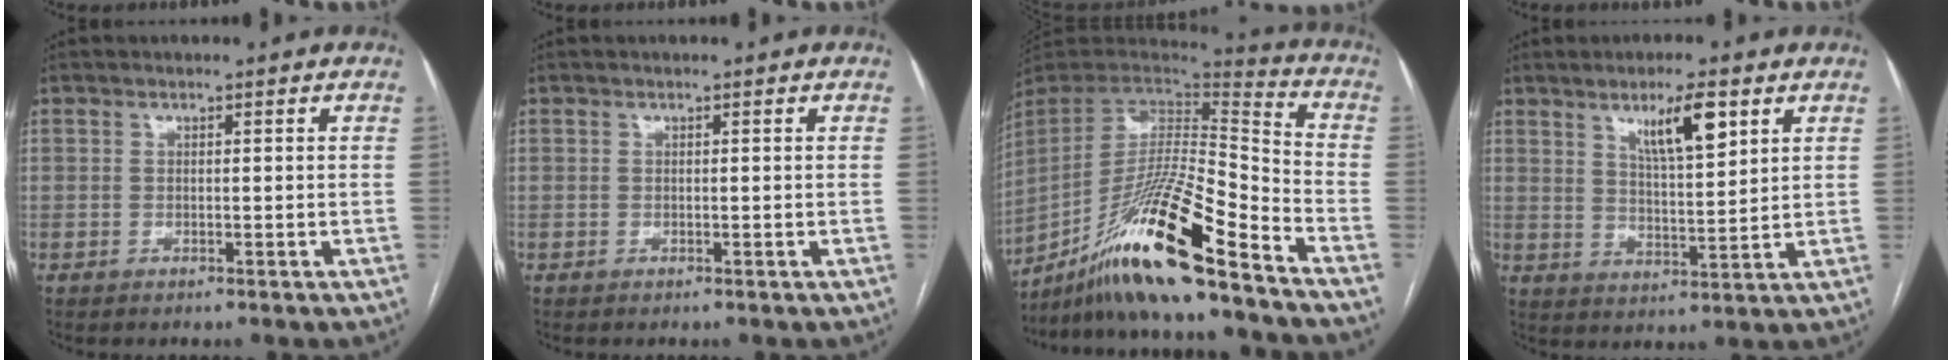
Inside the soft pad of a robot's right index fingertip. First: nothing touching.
{"total": 0.0}
{"total": 21.5, "force": [-15.3, 0.6, 15.1], "torque": [-0.299, -0.021, -0.283]}
{"total": 8.0, "force": [4.4, 1.4, 6.5], "torque": [-0.114, -0.004, 0.078]}